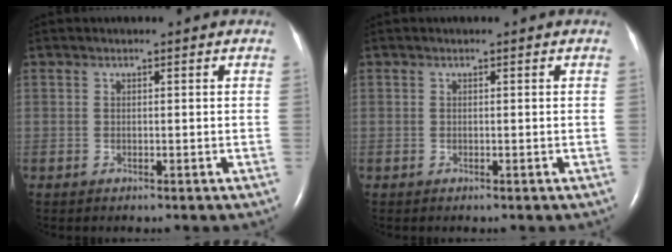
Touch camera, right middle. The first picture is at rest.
{"total": 0.0}